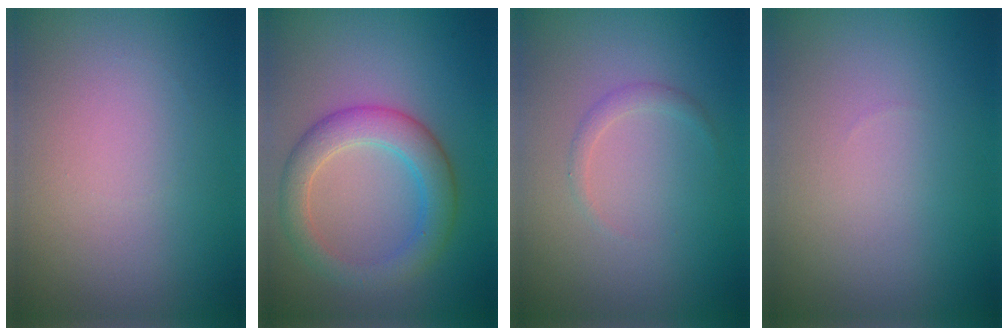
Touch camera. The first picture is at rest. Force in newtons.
{"total": 4.4, "press": 4.4, "slide": 0.1}
{"total": 0.9, "press": 0.9, "slide": 0.1}
{"total": 0.0}